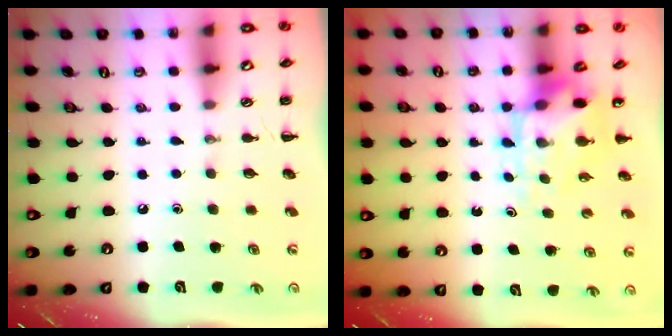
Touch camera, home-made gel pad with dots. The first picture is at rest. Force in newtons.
{"total": 6.0, "press": 5.9, "slide": 1.3}